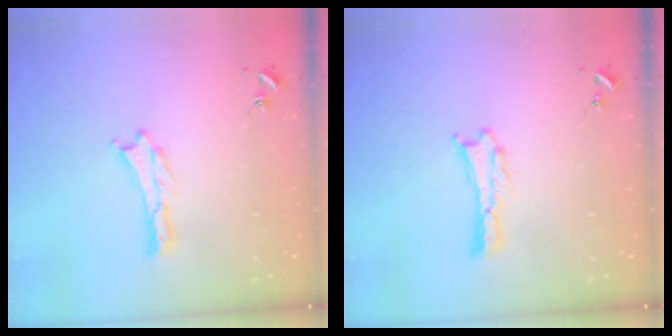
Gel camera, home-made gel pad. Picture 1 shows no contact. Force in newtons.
{"total": 0.0}